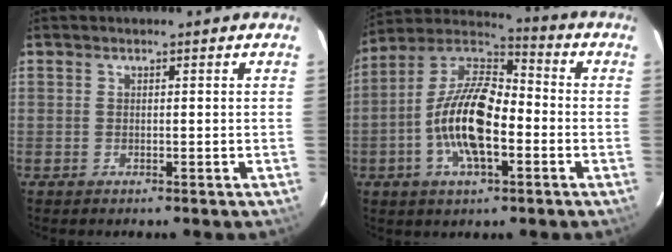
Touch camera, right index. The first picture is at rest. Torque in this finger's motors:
{"motor_torque": [1.81, -0.32, 0.80, 0.21]}